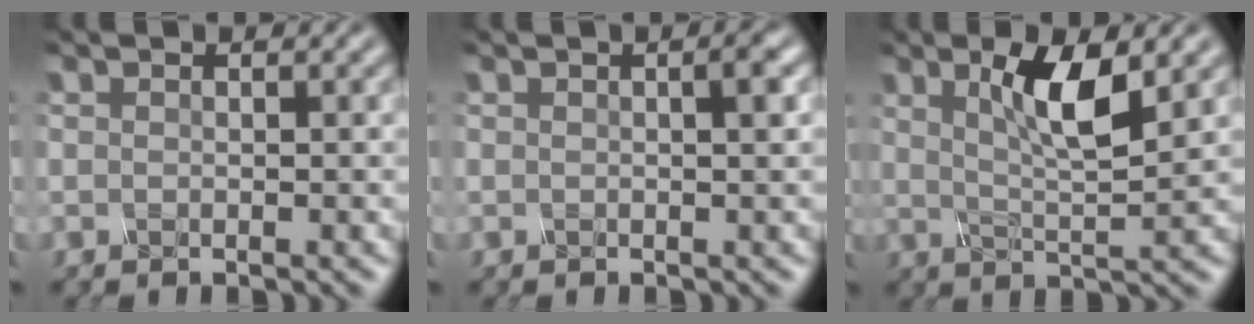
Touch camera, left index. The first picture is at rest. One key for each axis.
{"total": 2.4, "fx": 0.4, "fy": 0.8, "fz": 2.2, "tx": -0.005, "ty": 0.016, "tz": -0.006}
{"total": 3.8, "fx": 1.5, "fy": 0.2, "fz": 3.5, "tx": -0.081, "ty": -0.004, "tz": 0.053}